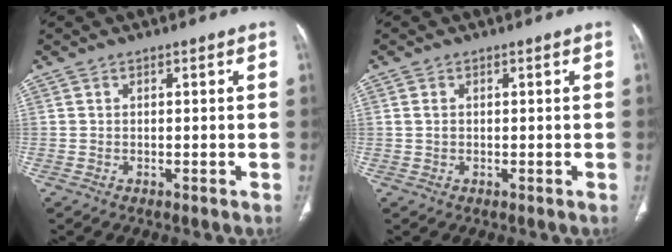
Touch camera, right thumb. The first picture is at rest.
{"total": 1.2, "force": [0.2, 0.8, 0.8], "torque": [-0.018, 0.001, 0.008]}